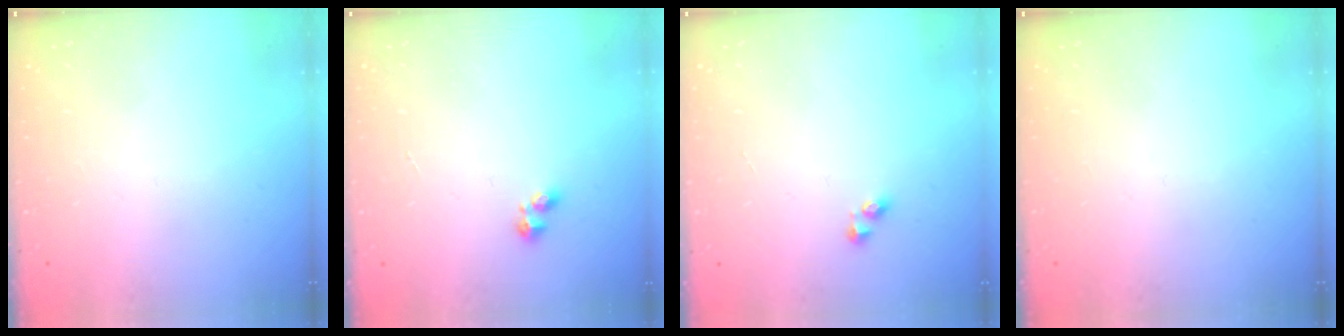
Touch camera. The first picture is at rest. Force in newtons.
{"total": 2.2, "press": 2.1, "slide": 0.7}
{"total": 2.5, "press": 2.5, "slide": 0.2}
{"total": 0.0}